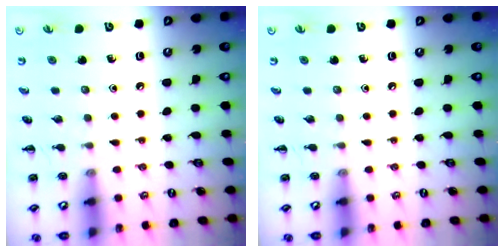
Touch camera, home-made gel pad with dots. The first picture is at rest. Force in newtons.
{"total": 0.0}